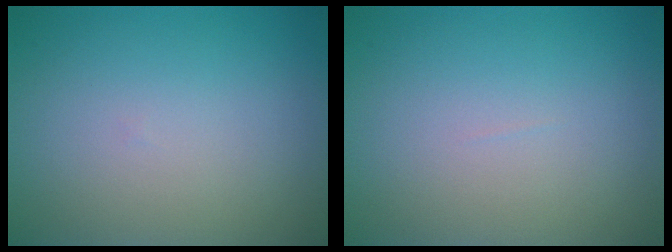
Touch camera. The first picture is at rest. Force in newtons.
{"total": 0.0}